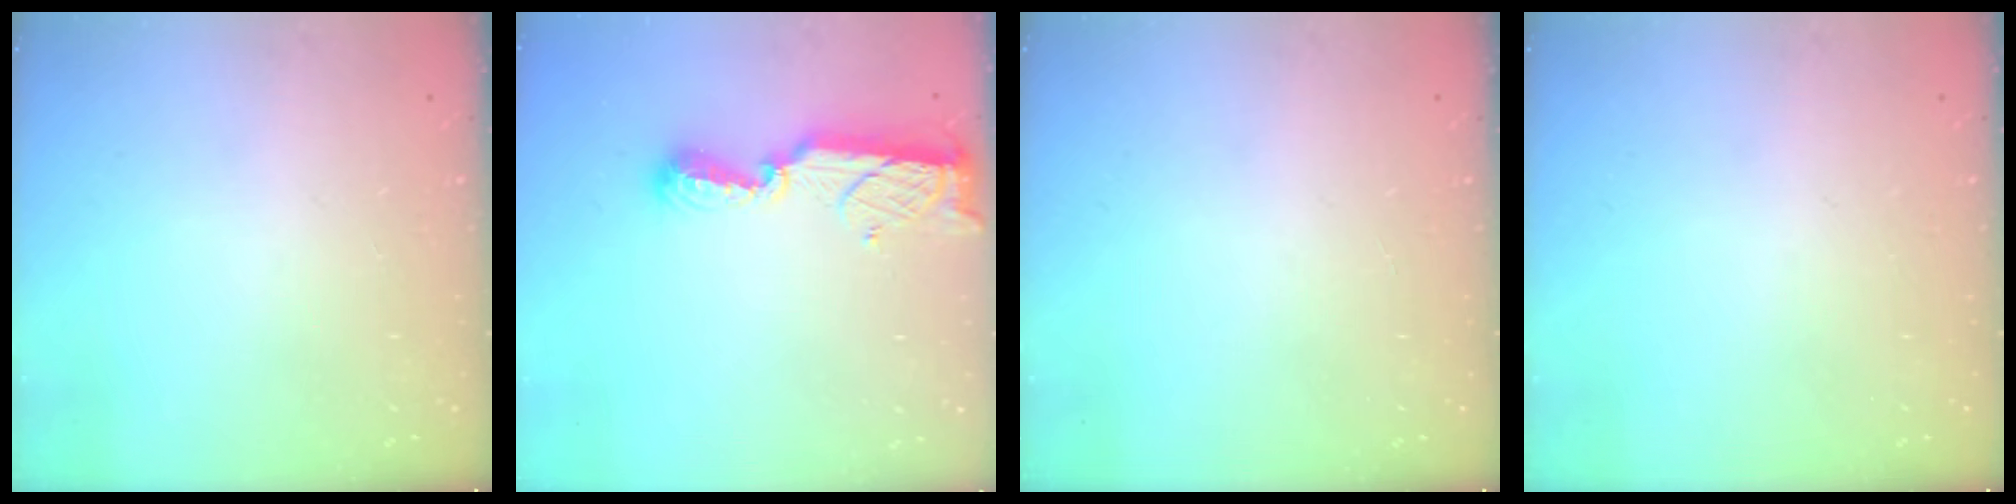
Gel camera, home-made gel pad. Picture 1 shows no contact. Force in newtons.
{"total": 8.4, "press": 8.4, "slide": 0.5}
{"total": 0.0}
{"total": 0.0}